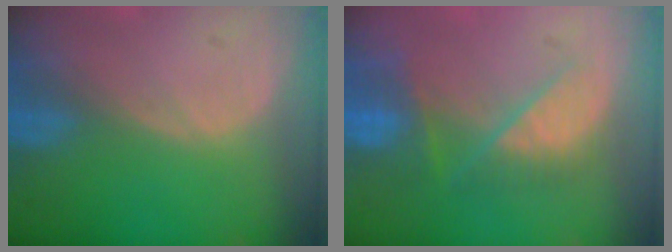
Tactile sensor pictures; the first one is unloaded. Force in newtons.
{"total": 7.9, "press": 7.2, "slide": 3.1}